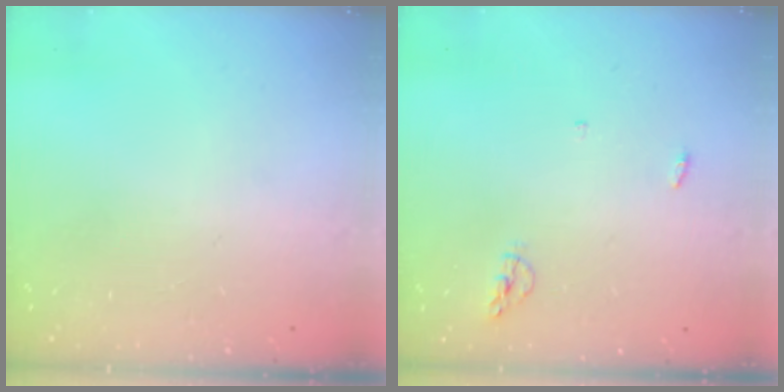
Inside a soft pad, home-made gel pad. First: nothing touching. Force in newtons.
{"total": 4.3, "press": 4.1, "slide": 1.0}